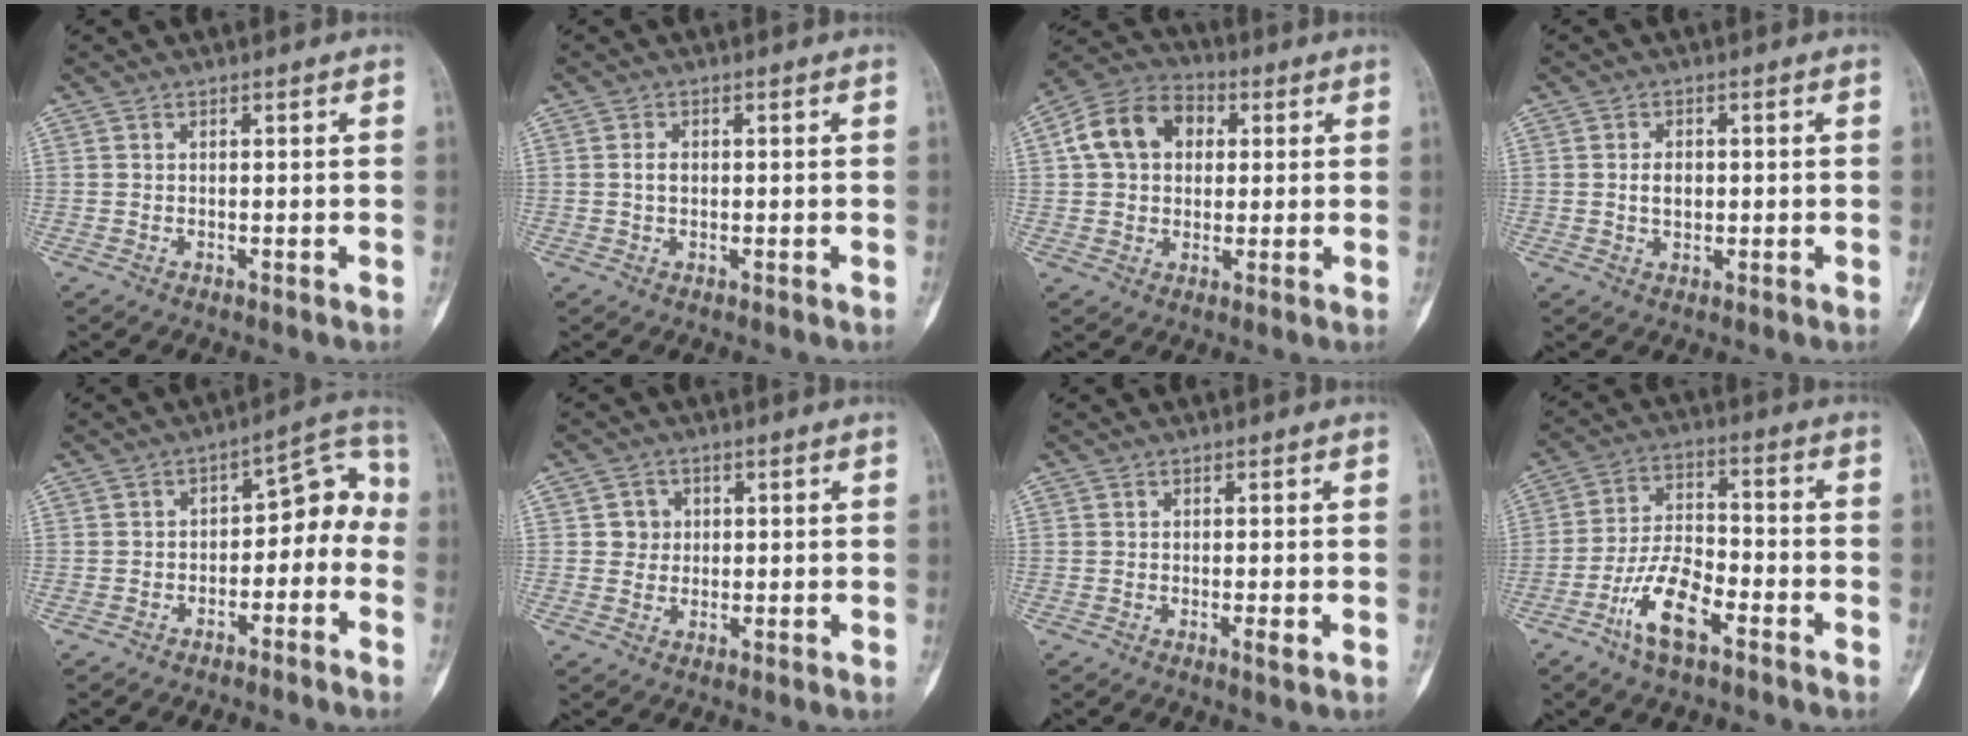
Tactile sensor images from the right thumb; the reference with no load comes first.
{"total": 1.7, "force": [0.1, 1.2, 1.3], "torque": [-0.019, 0.004, 0.000]}
{"total": 12.1, "force": [2.6, 9.2, 7.4], "torque": [-0.111, 0.018, 0.034]}
{"total": 3.0, "force": [0.1, 2.1, 2.2], "torque": [-0.029, 0.002, 0.001]}
{"total": 9.2, "force": [-3.5, 5.7, 6.4], "torque": [-0.048, 0.064, -0.054]}
{"total": 3.2, "force": [0.7, 3.1, 0.6], "torque": [0.011, 0.003, 0.007]}
{"total": 1.4, "force": [-0.4, 0.2, 1.4], "torque": [-0.021, -0.005, -0.005]}
{"total": 10.9, "force": [-5.8, 4.3, 8.2], "torque": [-0.157, 0.032, -0.109]}